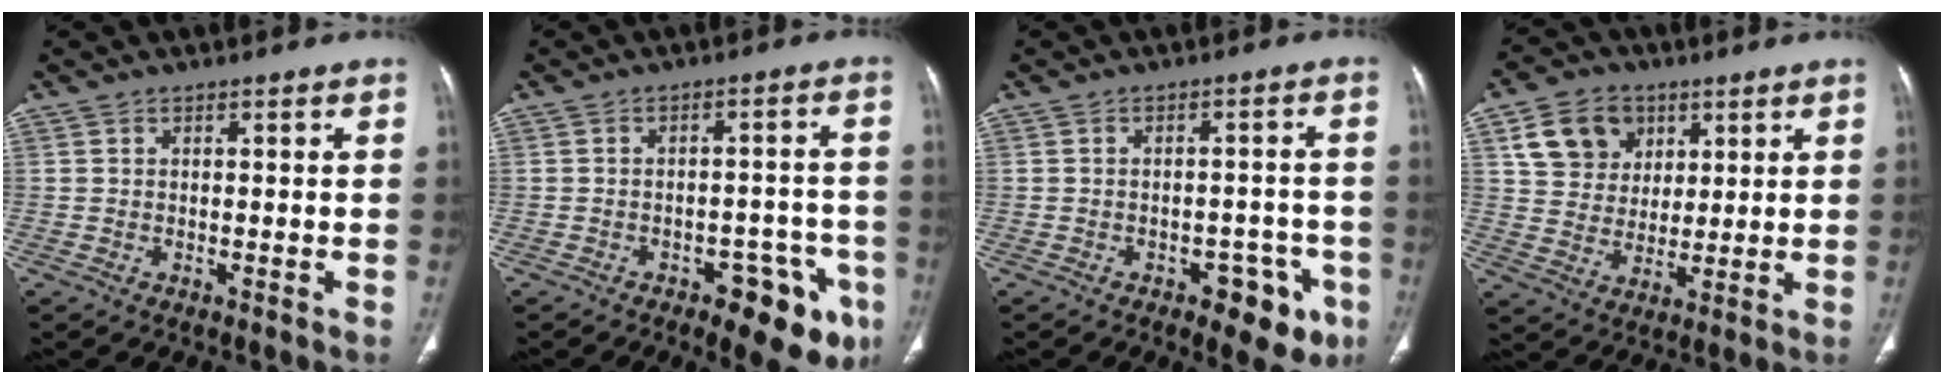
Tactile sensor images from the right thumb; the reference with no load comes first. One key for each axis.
{"total": 12.0, "fx": -6.1, "fy": 5.6, "fz": 8.7, "tx": -0.071, "ty": 0.031, "tz": -0.073}
{"total": 8.8, "fx": -4.4, "fy": 4.8, "fz": 6.0, "tx": -0.038, "ty": 0.025, "tz": -0.051}
{"total": 11.4, "fx": 4.8, "fy": 9.2, "fz": 4.6, "tx": -0.053, "ty": -0.008, "tz": 0.090}